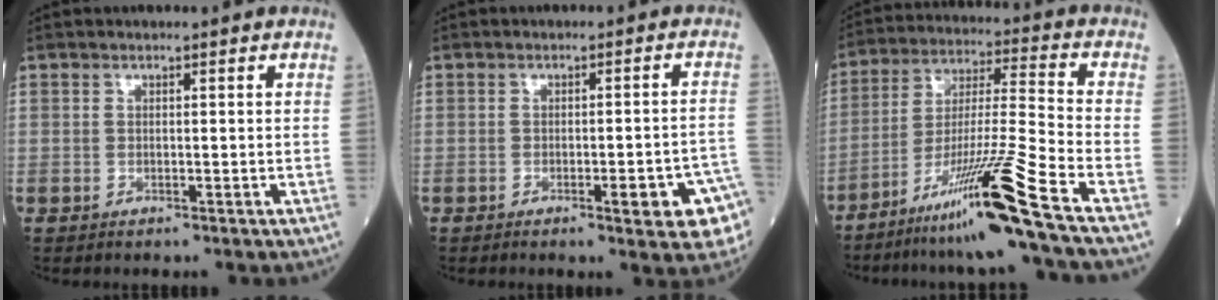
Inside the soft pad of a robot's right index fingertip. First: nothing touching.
{"total": 7.1, "force": [-3.2, 0.7, 6.3], "torque": [-0.069, 0.004, -0.036]}
{"total": 16.8, "force": [-11.2, -3.2, 12.1], "torque": [-0.235, -0.028, -0.191]}